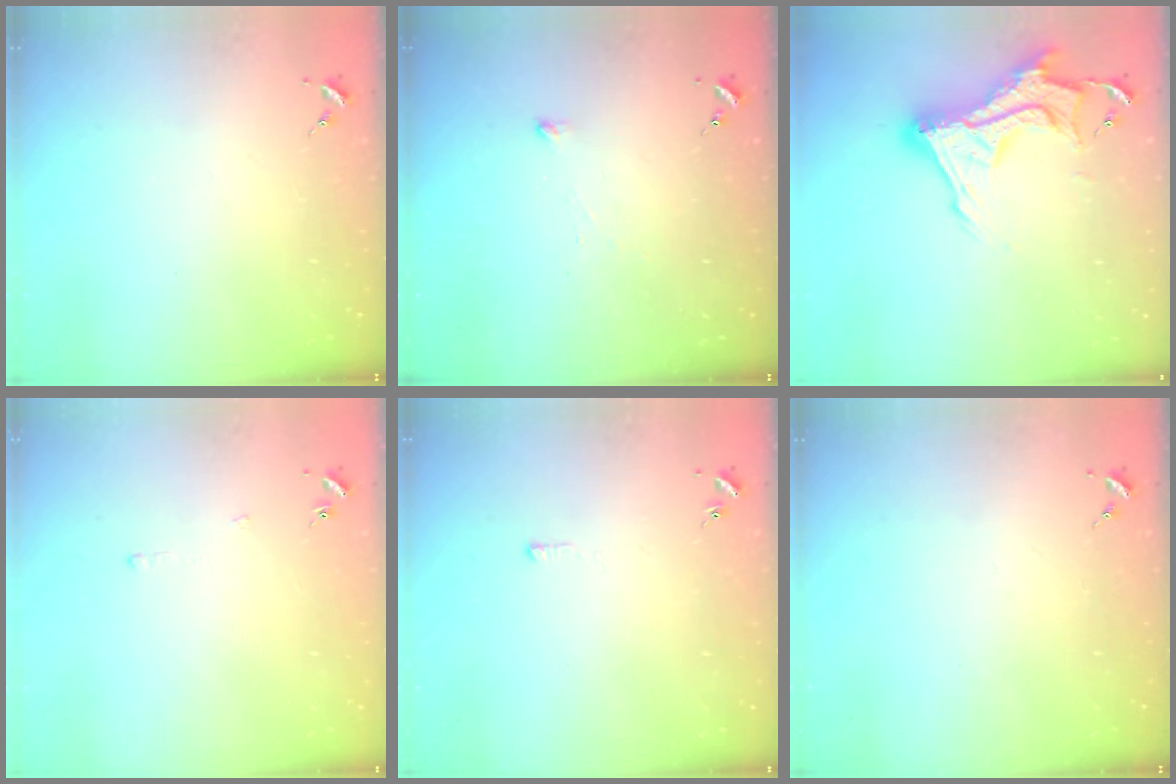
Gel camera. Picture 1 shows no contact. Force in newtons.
{"total": 2.6, "press": 2.6, "slide": 0.6}
{"total": 16.8, "press": 16.7, "slide": 1.5}
{"total": 3.3, "press": 3.2, "slide": 0.6}
{"total": 2.9, "press": 2.9, "slide": 0.5}
{"total": 0.0}